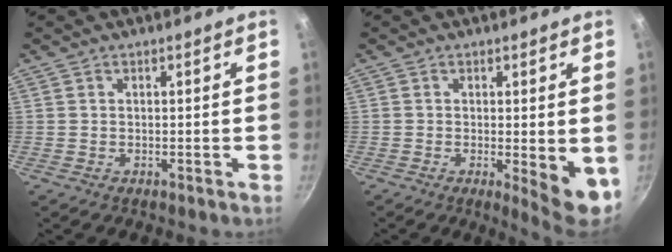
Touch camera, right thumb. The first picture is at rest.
{"total": 6.8, "force": [-0.8, 1.7, 6.5], "torque": [-0.077, -0.010, -0.005]}